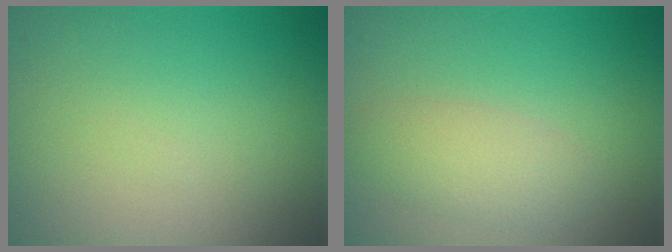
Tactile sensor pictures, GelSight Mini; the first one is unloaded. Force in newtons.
{"total": 2.5, "press": 2.5, "slide": 0.1}